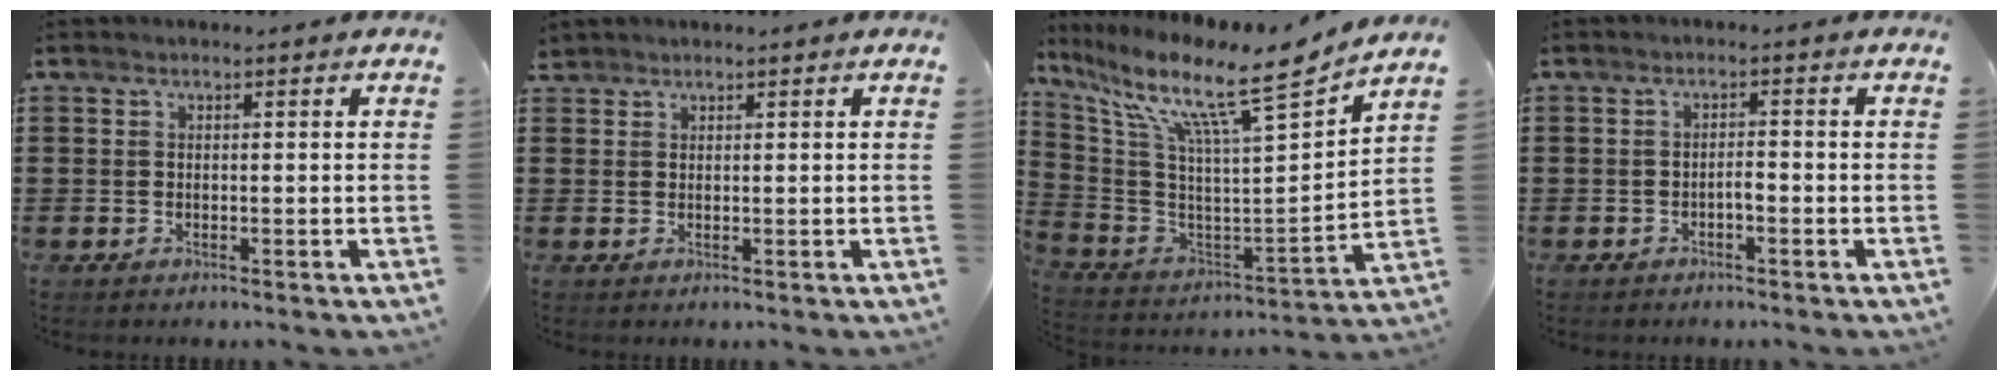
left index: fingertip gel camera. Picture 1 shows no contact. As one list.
[{"total": 0.9, "force": [0.9, 0.3, 0.0], "torque": [-0.003, 0.001, 0.018]}, {"total": 12.1, "force": [8.6, 0.9, 8.4], "torque": [-0.175, -0.063, 0.127]}, {"total": 1.5, "force": [-0.8, 0.2, 1.3], "torque": [-0.025, 0.000, -0.015]}]